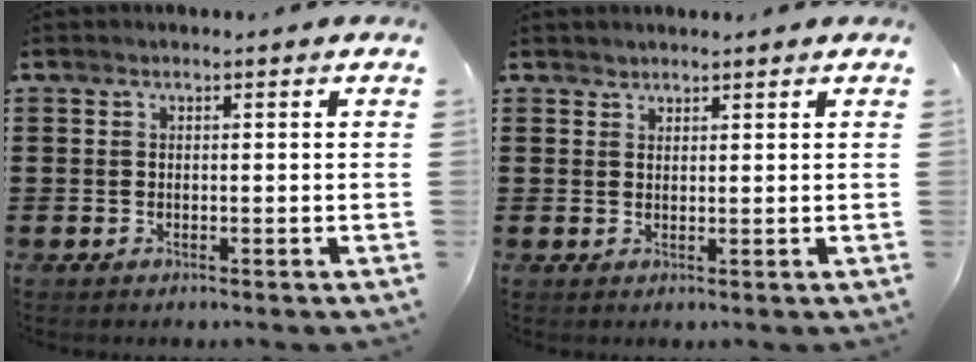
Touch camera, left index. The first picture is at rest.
{"total": 1.3, "force": [1.3, 0.4, -0.1], "torque": [-0.001, 0.000, 0.025]}